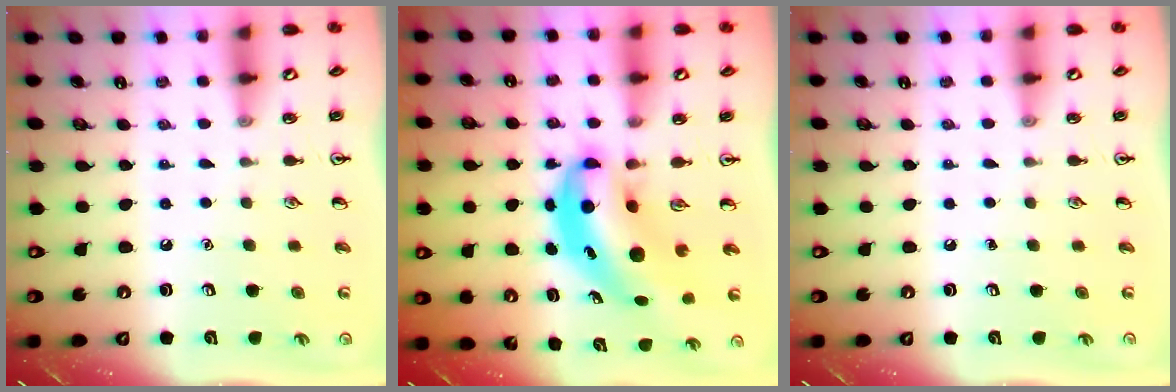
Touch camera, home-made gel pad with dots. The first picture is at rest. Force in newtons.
{"total": 7.5, "press": 7.2, "slide": 2.3}
{"total": 0.0}